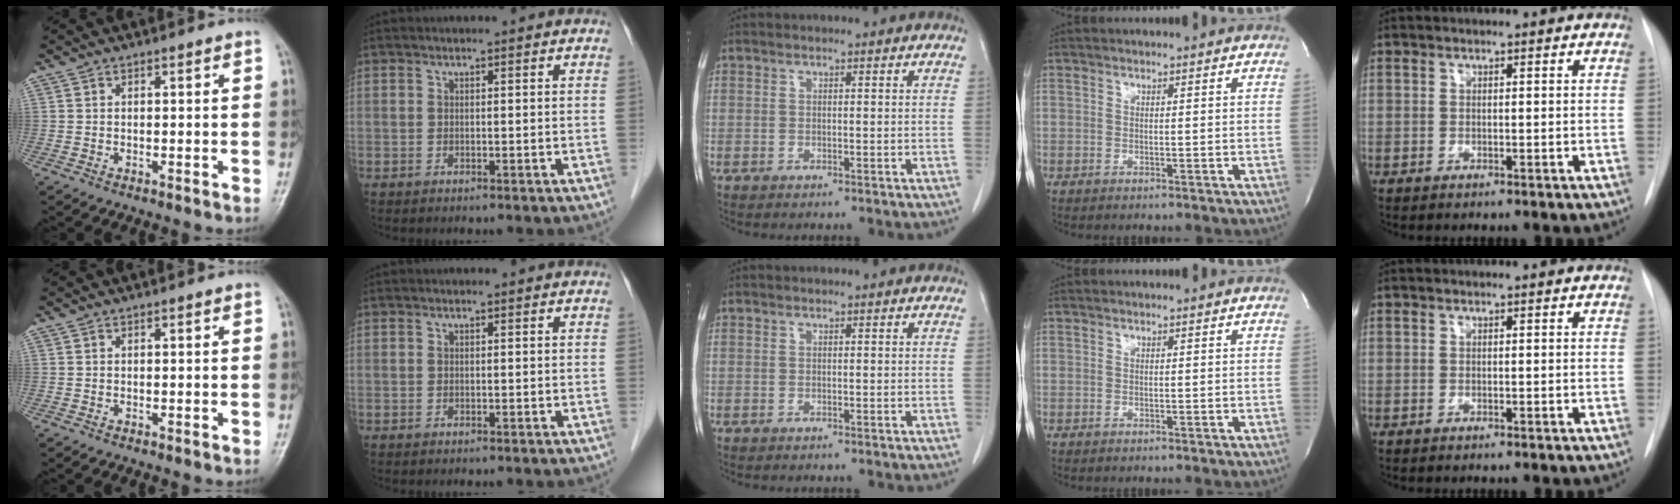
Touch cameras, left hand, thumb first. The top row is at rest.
{}